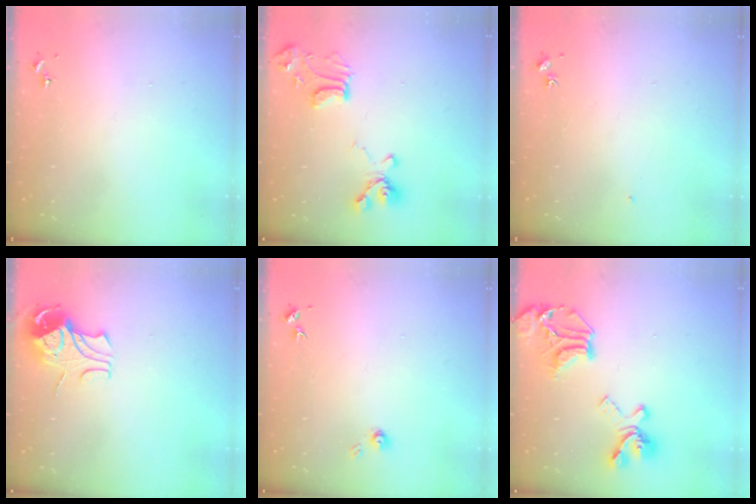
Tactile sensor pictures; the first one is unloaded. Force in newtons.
{"total": 14.3, "press": 14.2, "slide": 1.7}
{"total": 4.4, "press": 4.4, "slide": 0.5}
{"total": 8.9, "press": 8.9, "slide": 0.9}
{"total": 3.9, "press": 3.8, "slide": 0.4}
{"total": 21.7, "press": 21.6, "slide": 2.0}